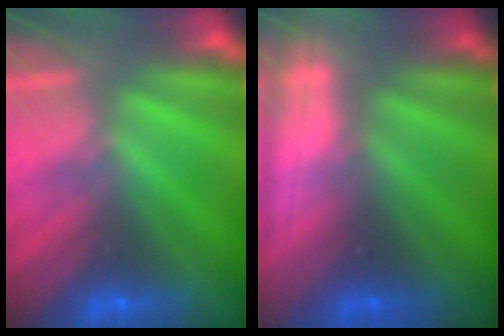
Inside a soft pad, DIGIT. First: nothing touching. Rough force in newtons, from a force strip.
{"total": 2.8}